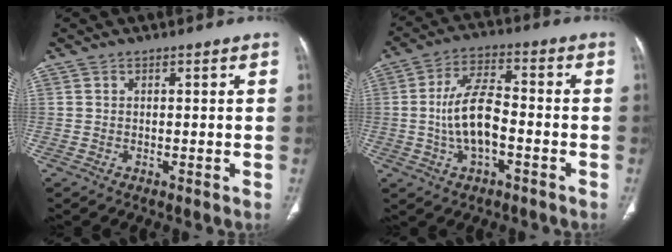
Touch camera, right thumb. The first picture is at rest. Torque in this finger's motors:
{"motor_torque": [-0.22, 0.36, 0.13, 0.20, 0.11]}